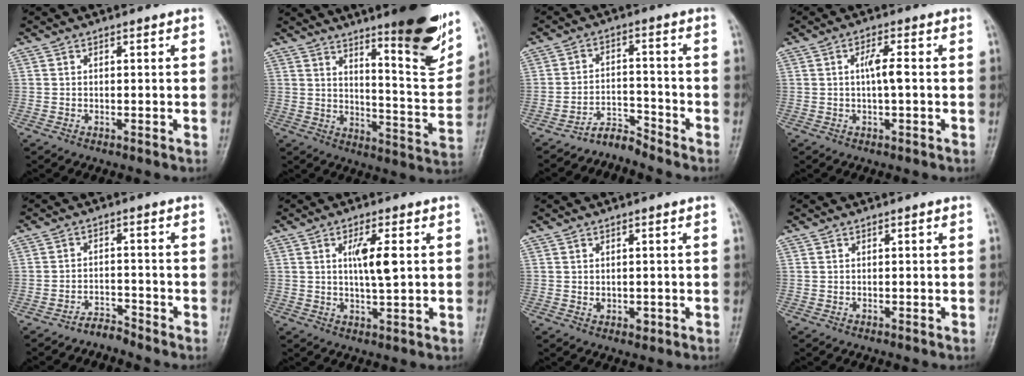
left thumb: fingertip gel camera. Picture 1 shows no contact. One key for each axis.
{"total": 19.4, "fx": 12.3, "fy": 3.8, "fz": 14.6, "tx": -0.159, "ty": -0.076, "tz": 0.179}
{"total": 4.2, "fx": -4.2, "fy": 0.2, "fz": -0.2, "tx": 0.013, "ty": 0.043, "tz": -0.076}
{"total": 3.3, "fx": 0.0, "fy": 0.7, "fz": 3.2, "tx": -0.066, "ty": 0.007, "tz": -0.003}
{"total": 2.7, "fx": -2.7, "fy": 0.3, "fz": -0.2, "tx": 0.012, "ty": 0.021, "tz": -0.048}
{"total": 5.9, "fx": 1.3, "fy": 1.4, "fz": 5.6, "tx": -0.101, "ty": -0.006, "tz": 0.023}
{"total": 1.9, "fx": -0.1, "fy": 1.4, "fz": 1.2, "tx": -0.014, "ty": -0.002, "tz": 0.005}
{"total": 0.0}